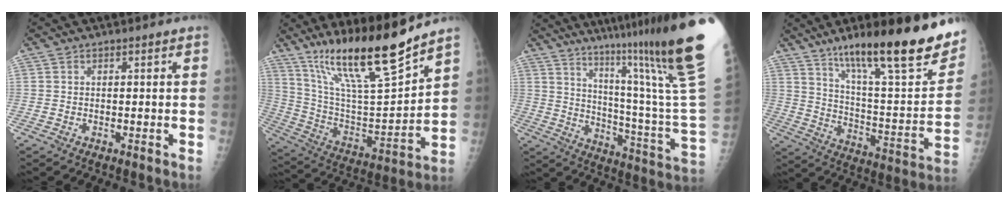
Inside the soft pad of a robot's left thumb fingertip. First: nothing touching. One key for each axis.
{"total": 20.7, "fx": 15.7, "fy": 2.1, "fz": 13.2, "tx": -0.204, "ty": -0.078, "tz": 0.289}
{"total": 33.8, "fx": 22.4, "fy": 1.8, "fz": 25.3, "tx": -0.291, "ty": -0.134, "tz": 0.320}
{"total": 26.8, "fx": 17.4, "fy": 5.3, "fz": 19.8, "tx": -0.269, "ty": -0.064, "tz": 0.274}